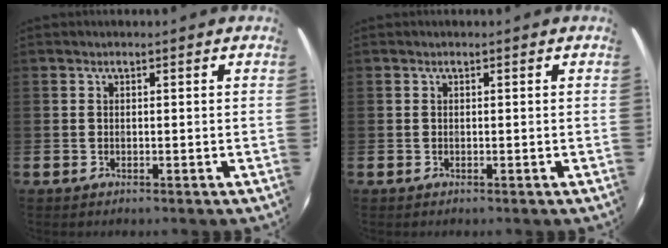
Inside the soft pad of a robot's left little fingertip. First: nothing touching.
{"total": 0.0}